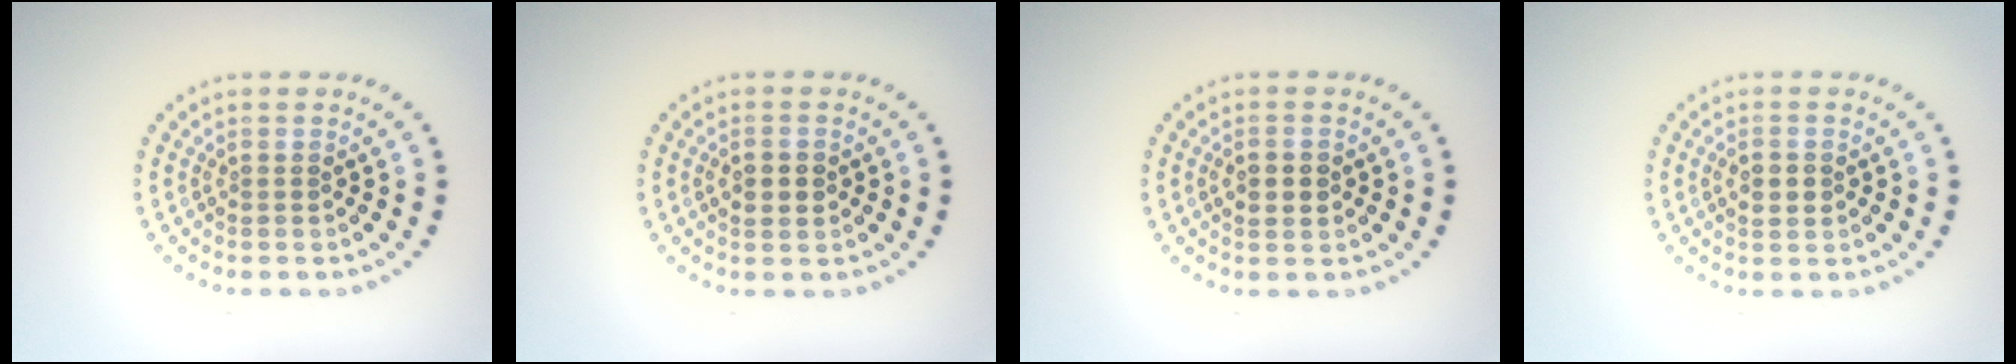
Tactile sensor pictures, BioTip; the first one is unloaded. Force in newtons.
{"total": 2.4, "press": 2.4, "slide": 0.2}
{"total": 2.4, "press": 2.4, "slide": 0.2}
{"total": 1.6, "press": 1.6, "slide": 0.1}